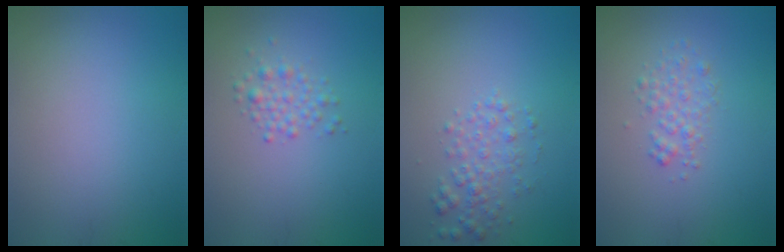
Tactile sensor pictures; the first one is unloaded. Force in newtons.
{"total": 1.8, "press": 1.8, "slide": 0.1}
{"total": 2.2, "press": 2.2, "slide": 0.0}
{"total": 1.7, "press": 1.7, "slide": 0.1}